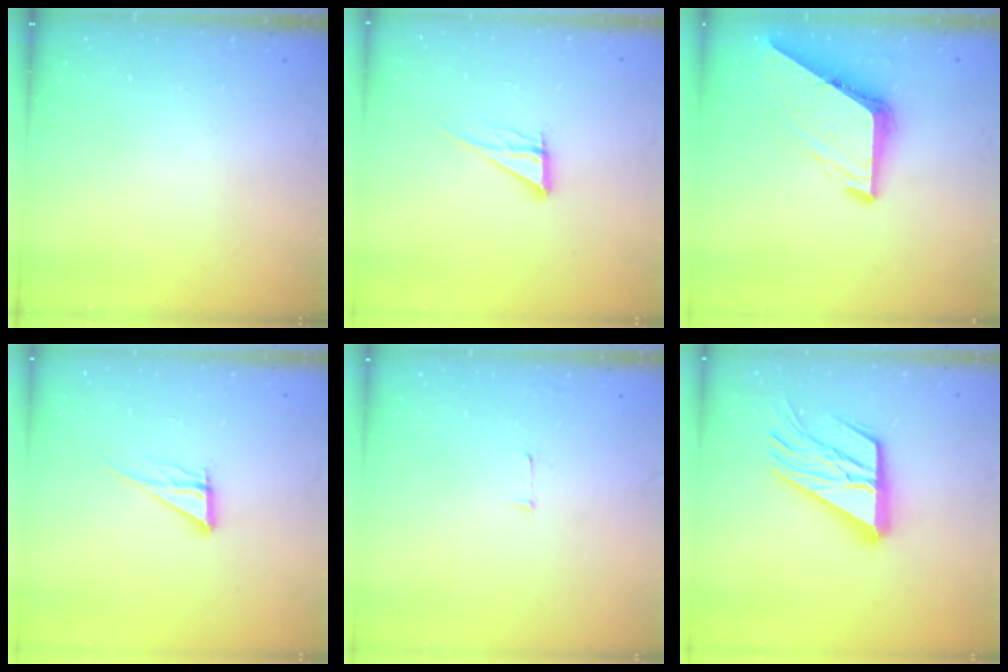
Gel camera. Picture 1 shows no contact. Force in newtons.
{"total": 7.1, "press": 7.1, "slide": 0.2}
{"total": 9.1, "press": 9.0, "slide": 1.1}
{"total": 7.1, "press": 7.1, "slide": 0.2}
{"total": 3.7, "press": 3.7, "slide": 0.3}
{"total": 20.1, "press": 20.0, "slide": 2.1}